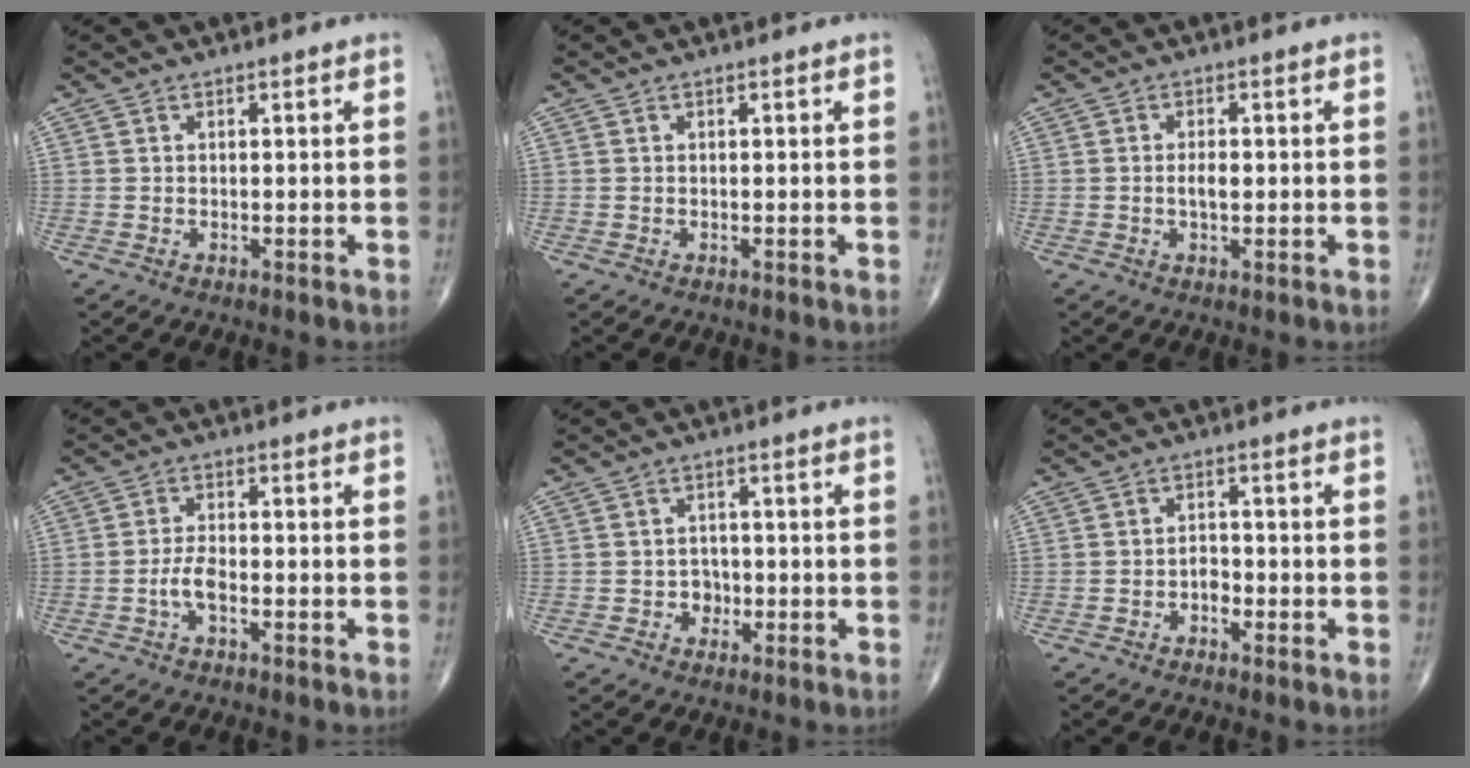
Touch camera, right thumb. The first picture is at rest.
{"total": 0.0}
{"total": 2.4, "force": [-0.2, 1.2, 2.1], "torque": [-0.040, 0.001, -0.004]}
{"total": 3.3, "force": [-1.3, 1.3, 2.8], "torque": [-0.056, 0.010, -0.027]}
{"total": 2.5, "force": [-0.8, 2.2, 1.0], "torque": [0.002, 0.008, -0.014]}
{"total": 2.1, "force": [-1.1, 1.3, 1.2], "torque": [-0.008, 0.009, -0.022]}